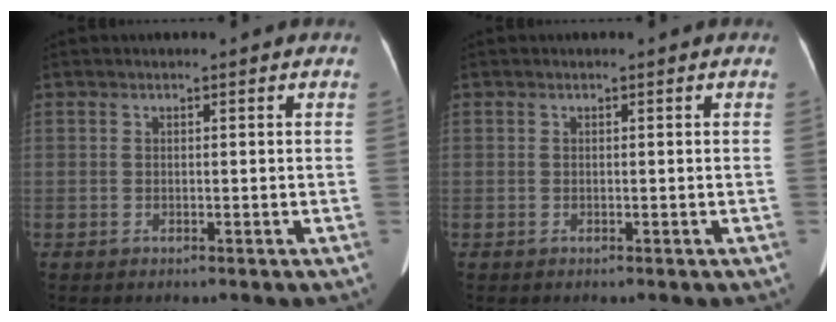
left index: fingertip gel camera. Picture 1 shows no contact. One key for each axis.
{"total": 0.0}